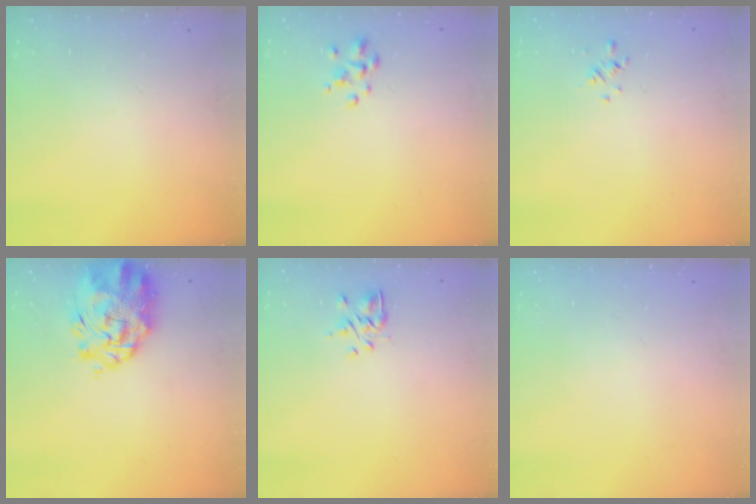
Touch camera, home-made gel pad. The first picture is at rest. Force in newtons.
{"total": 2.8, "press": 2.7, "slide": 0.6}
{"total": 0.6, "press": 0.4, "slide": 0.5}
{"total": 5.3, "press": 4.7, "slide": 2.3}
{"total": 2.5, "press": 2.3, "slide": 1.0}
{"total": 1.9, "press": 1.9, "slide": 0.2}